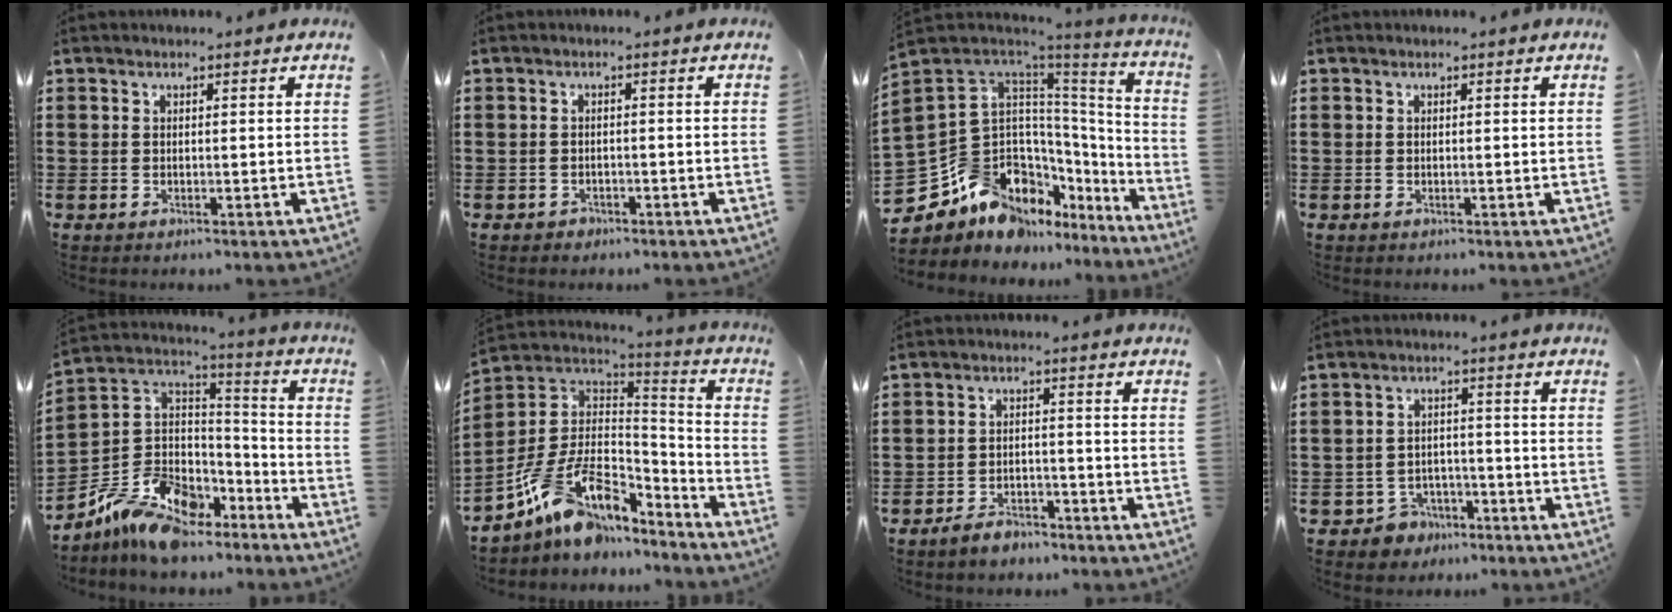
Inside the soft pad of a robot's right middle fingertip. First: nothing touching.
{"total": 1.2, "force": [-1.0, 0.6, 0.0], "torque": [-0.004, 0.002, -0.023]}
{"total": 13.4, "force": [-7.7, 9.5, 5.3], "torque": [-0.163, -0.019, -0.130]}
{"total": 0.0}
{"total": 10.6, "force": [-8.9, 4.9, 2.9], "torque": [-0.078, 0.015, -0.176]}
{"total": 10.8, "force": [-6.3, 5.8, 6.5], "torque": [-0.154, 0.004, -0.123]}
{"total": 3.3, "force": [-3.2, 0.9, 0.5], "torque": [-0.011, 0.008, -0.064]}
{"total": 3.8, "force": [-3.2, 1.9, 0.5], "torque": [-0.026, 0.006, -0.069]}